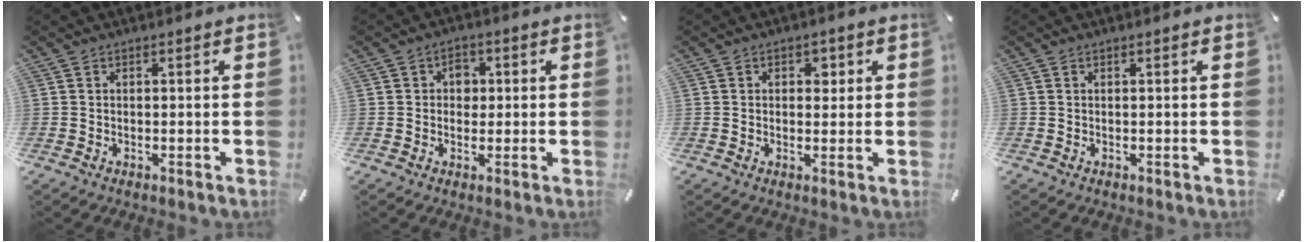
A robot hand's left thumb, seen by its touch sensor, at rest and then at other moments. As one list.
[{"total": 3.7, "force": [0.0, 3.2, 2.0], "torque": [-0.017, 0.000, -0.007]}, {"total": 2.7, "force": [0.6, 2.1, 1.5], "torque": [-0.001, -0.005, -0.001]}, {"total": 0.0}]